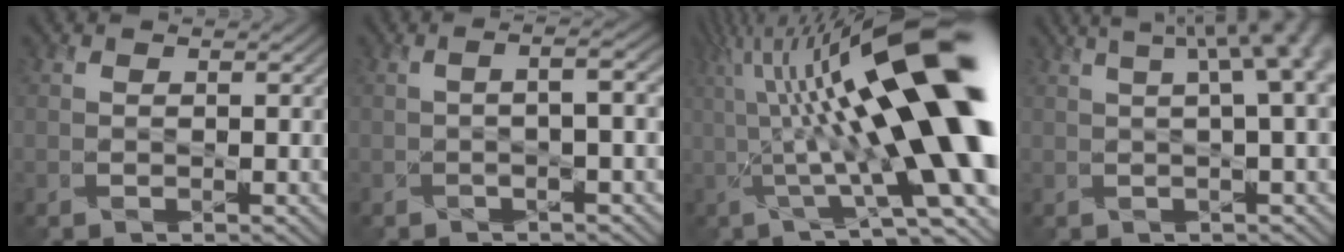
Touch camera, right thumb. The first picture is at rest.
{"total": 2.9, "force": [-0.1, 0.5, 2.8], "torque": [-0.048, 0.010, -0.006]}
{"total": 21.0, "force": [3.3, 5.1, 20.1], "torque": [-0.293, 0.038, 0.056]}
{"total": 10.9, "force": [3.8, 3.5, 9.6], "torque": [-0.107, 0.049, 0.043]}